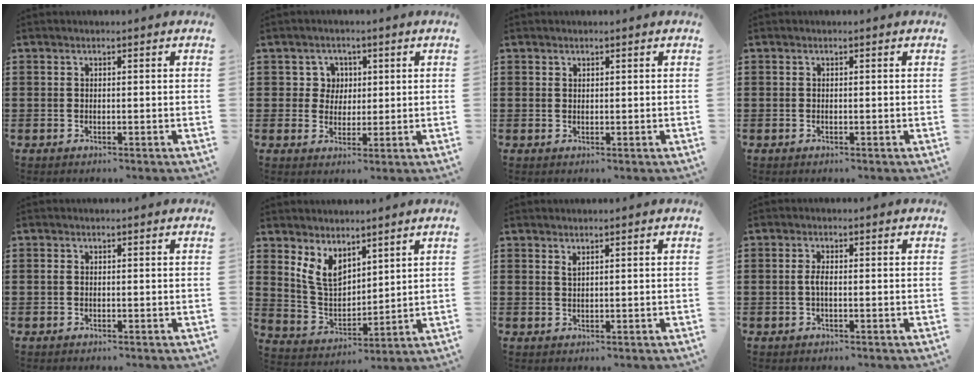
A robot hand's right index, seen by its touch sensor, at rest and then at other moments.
{"total": 4.0, "force": [1.1, 3.7, 1.1], "torque": [-0.032, 0.010, 0.016]}
{"total": 0.7, "force": [0.6, 0.4, 0.1], "torque": [-0.004, 0.001, 0.012]}
{"total": 0.0}
{"total": 0.5, "force": [0.0, 0.4, 0.3], "torque": [-0.009, 0.002, -0.001]}
{"total": 6.8, "force": [4.5, 3.8, 3.4], "torque": [-0.094, -0.010, 0.083]}
{"total": 1.1, "force": [0.8, 0.2, 0.6], "torque": [-0.015, 0.001, 0.015]}
{"total": 1.8, "force": [-0.3, 0.5, 1.7], "torque": [-0.048, -0.005, -0.011]}